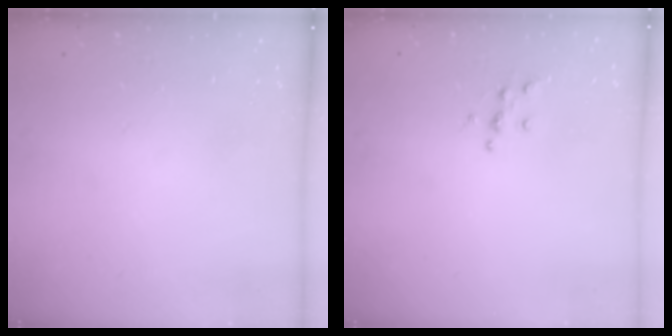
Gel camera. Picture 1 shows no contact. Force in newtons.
{"total": 5.8, "press": 5.7, "slide": 0.5}